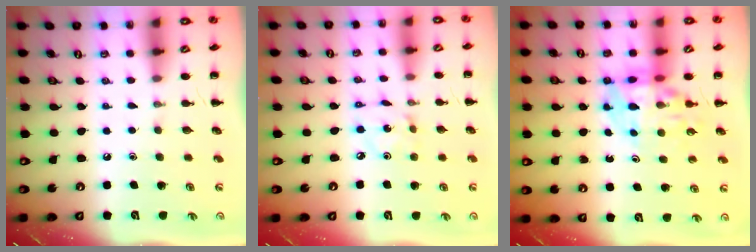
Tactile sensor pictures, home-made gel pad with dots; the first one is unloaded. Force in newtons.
{"total": 2.3, "press": 2.2, "slide": 0.3}
{"total": 11.7, "press": 11.3, "slide": 3.1}